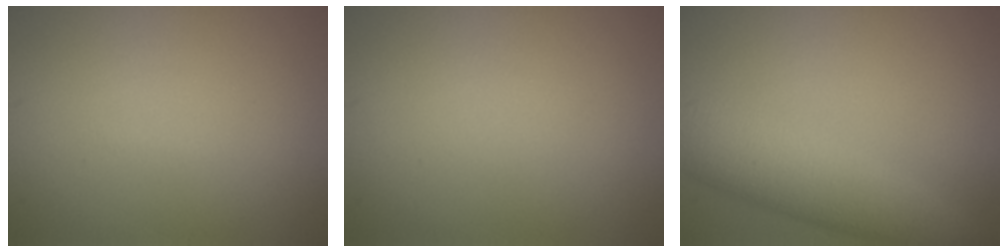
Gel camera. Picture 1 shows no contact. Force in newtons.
{"total": 0.0}
{"total": 5.4, "press": 5.4, "slide": 0.3}